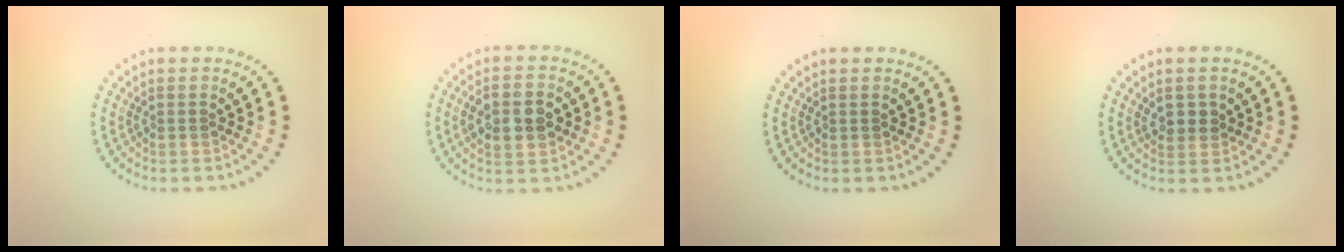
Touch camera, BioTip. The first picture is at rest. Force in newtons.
{"total": 4.4, "press": 4.3, "slide": 0.4}
{"total": 0.0}
{"total": 1.2, "press": 1.1, "slide": 0.3}